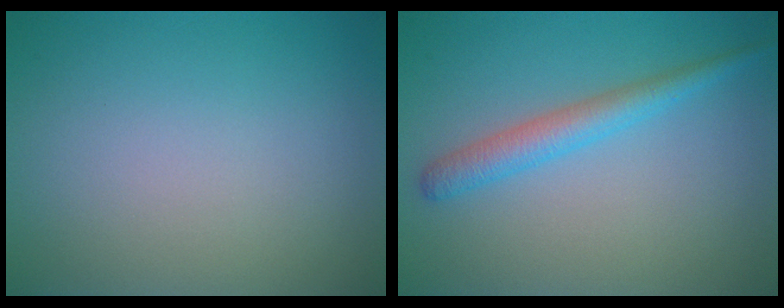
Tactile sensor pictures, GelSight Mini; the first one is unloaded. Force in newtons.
{"total": 2.8, "press": 2.8, "slide": 0.1}